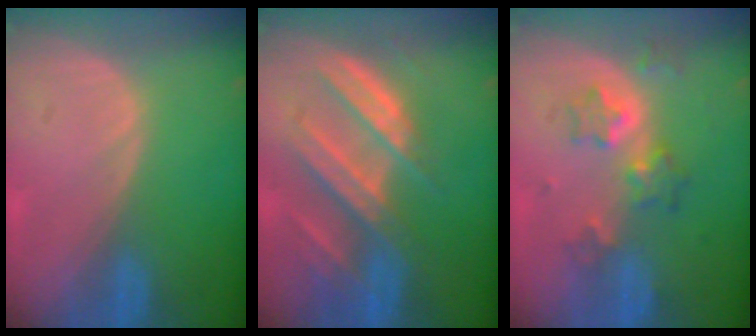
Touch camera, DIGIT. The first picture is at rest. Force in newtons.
{"total": 8.8, "press": 8.0, "slide": 3.6}
{"total": 6.5, "press": 5.6, "slide": 3.1}